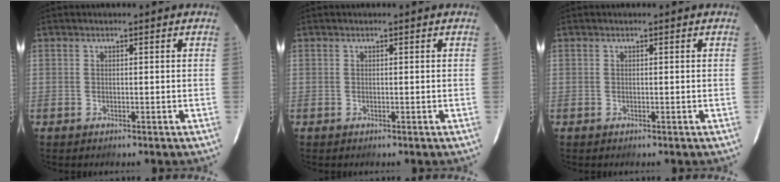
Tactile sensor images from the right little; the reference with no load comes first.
{"total": 0.0}
{"total": 0.0}